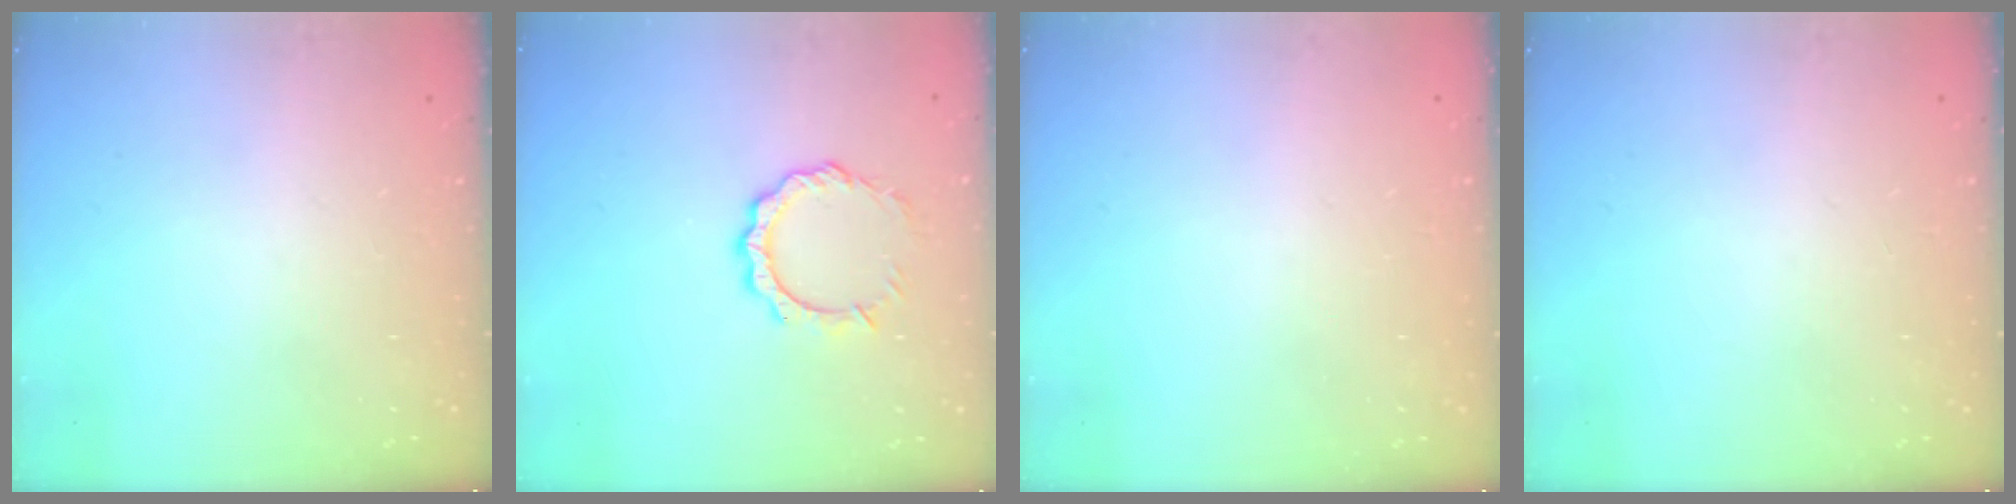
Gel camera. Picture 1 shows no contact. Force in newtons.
{"total": 7.8, "press": 7.8, "slide": 0.6}
{"total": 1.6, "press": 1.6, "slide": 0.1}
{"total": 0.0}